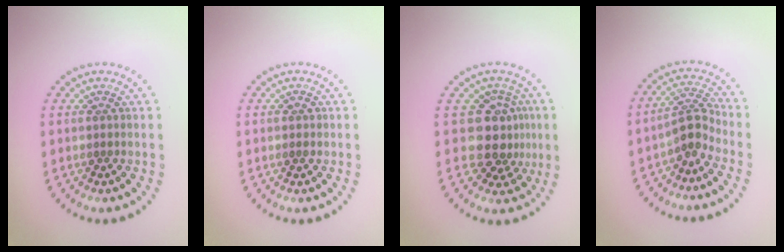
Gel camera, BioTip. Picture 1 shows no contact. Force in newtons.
{"total": 0.8, "press": 0.7, "slide": 0.1}
{"total": 3.8, "press": 3.2, "slide": 2.1}
{"total": 2.6, "press": 1.9, "slide": 1.9}